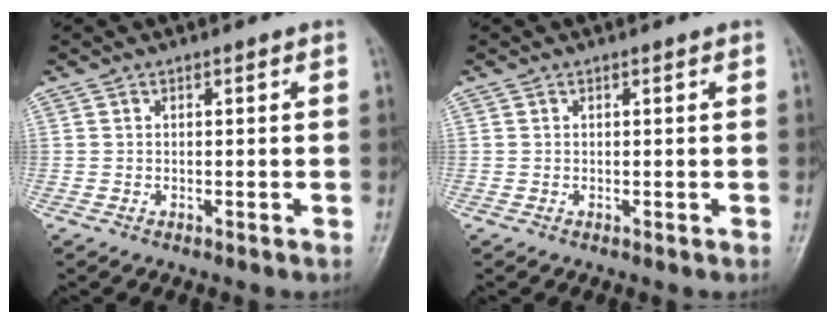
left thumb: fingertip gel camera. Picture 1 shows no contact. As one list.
[{"total": 0.0}]